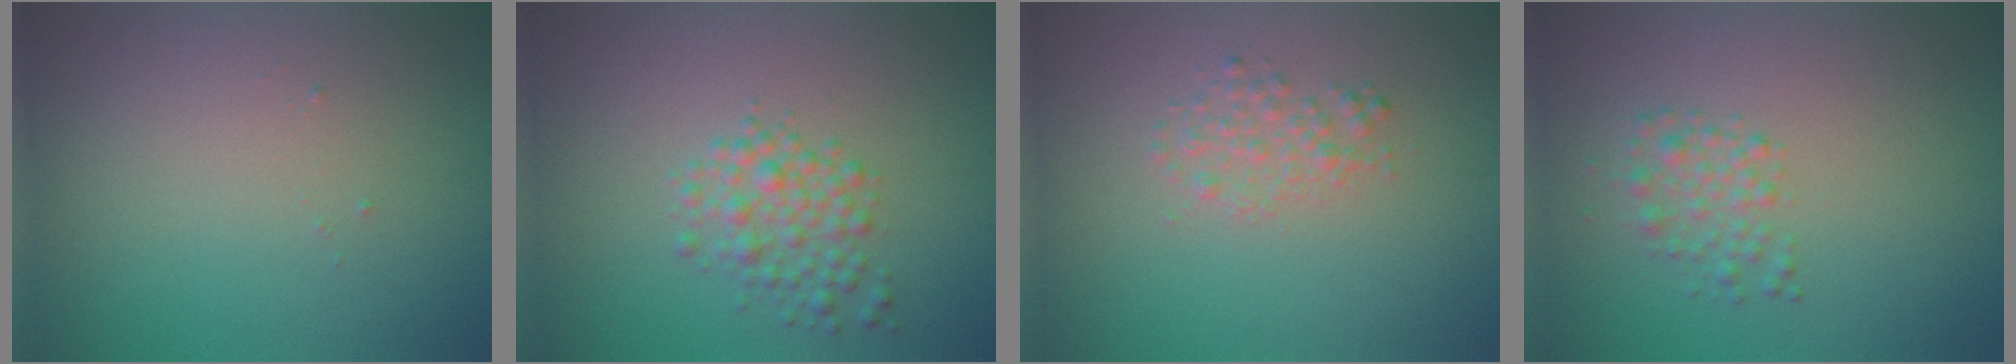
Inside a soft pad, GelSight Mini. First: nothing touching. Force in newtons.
{"total": 2.8, "press": 2.8, "slide": 0.1}
{"total": 1.6, "press": 1.6, "slide": 0.1}
{"total": 1.9, "press": 1.9, "slide": 0.0}